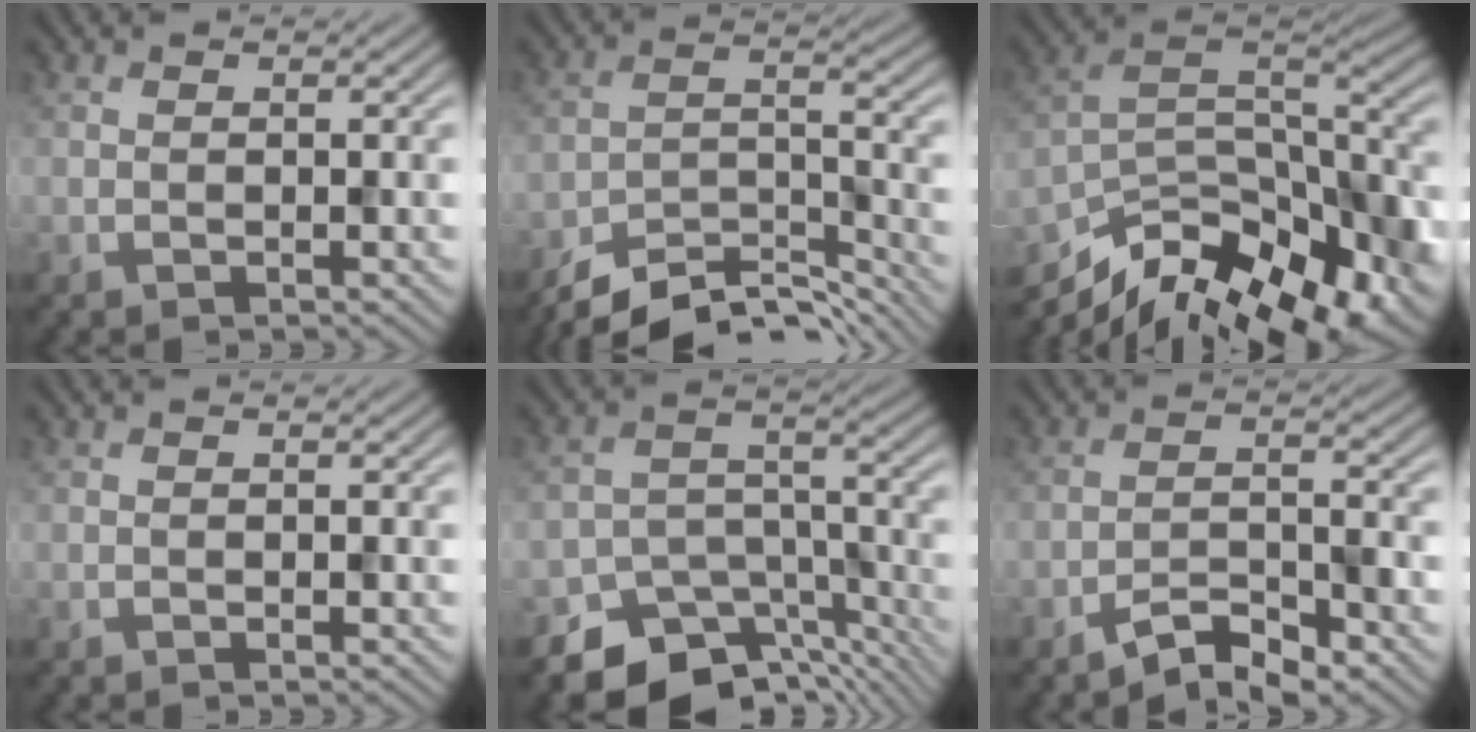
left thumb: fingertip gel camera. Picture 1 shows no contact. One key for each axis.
{"total": 9.0, "fx": -7.7, "fy": 2.5, "fz": 3.8, "tx": -0.067, "ty": -0.001, "tz": -0.139}
{"total": 16.1, "fx": -11.6, "fy": 6.4, "fz": 9.3, "tx": -0.200, "ty": -0.035, "tz": -0.172}
{"total": 0.0}
{"total": 10.1, "fx": -7.9, "fy": 5.3, "fz": 3.4, "tx": -0.053, "ty": -0.013, "tz": -0.120}
{"total": 4.3, "fx": -3.4, "fy": 0.9, "fz": 2.4, "tx": -0.042, "ty": 0.006, "tz": -0.068}